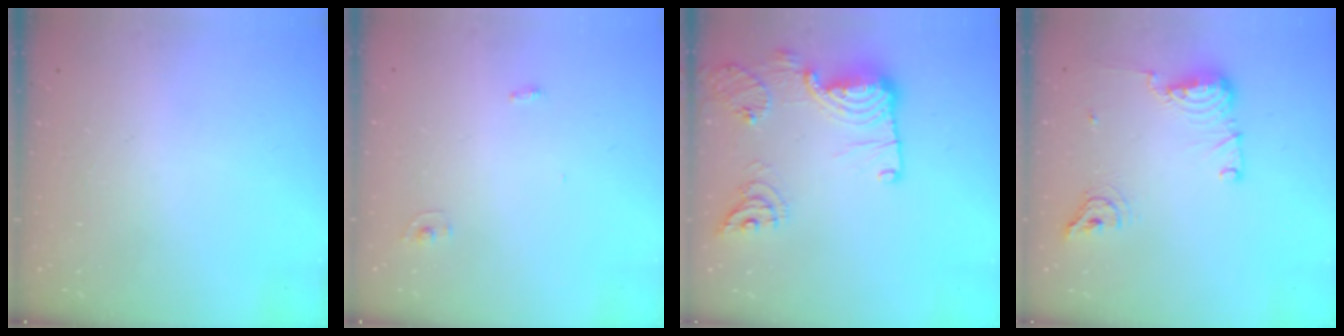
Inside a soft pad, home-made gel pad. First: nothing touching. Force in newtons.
{"total": 2.4, "press": 2.4, "slide": 0.2}
{"total": 19.1, "press": 18.3, "slide": 5.5}
{"total": 11.6, "press": 11.5, "slide": 1.6}